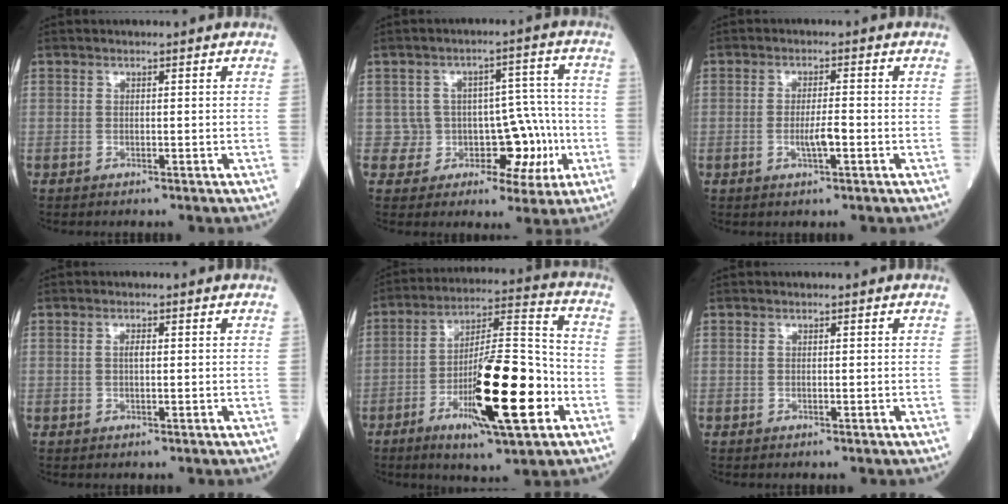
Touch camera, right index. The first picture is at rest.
{"total": 7.8, "force": [-1.4, 6.4, 4.2], "torque": [-0.030, 0.033, -0.005]}
{"total": 3.0, "force": [-0.9, 0.3, 2.8], "torque": [-0.055, 0.000, -0.013]}
{"total": 1.1, "force": [0.2, 0.3, 1.0], "torque": [-0.021, 0.002, 0.004]}
{"total": 17.7, "force": [-6.2, 2.7, 16.4], "torque": [-0.285, -0.008, -0.097]}
{"total": 0.0}